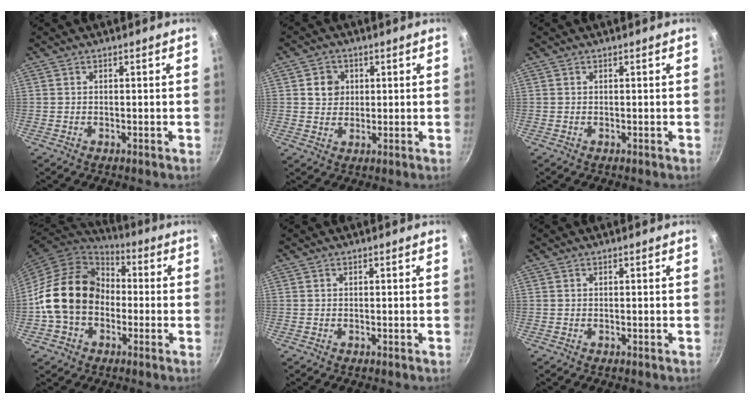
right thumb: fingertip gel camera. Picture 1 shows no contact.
{"total": 4.7, "force": [1.2, 4.2, 1.6], "torque": [-0.002, 0.001, 0.018]}
{"total": 0.0}
{"total": 18.0, "force": [-1.5, 14.3, 10.9], "torque": [-0.164, 0.046, -0.036]}
{"total": 0.0}
{"total": 0.0}